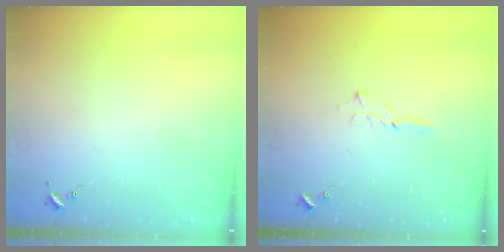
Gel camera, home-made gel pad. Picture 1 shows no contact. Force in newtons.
{"total": 2.0, "press": 2.0, "slide": 0.2}